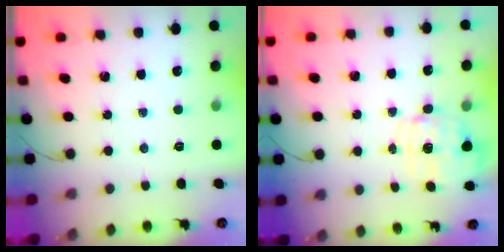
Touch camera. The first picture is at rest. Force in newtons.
{"total": 2.9, "press": 2.7, "slide": 0.9}